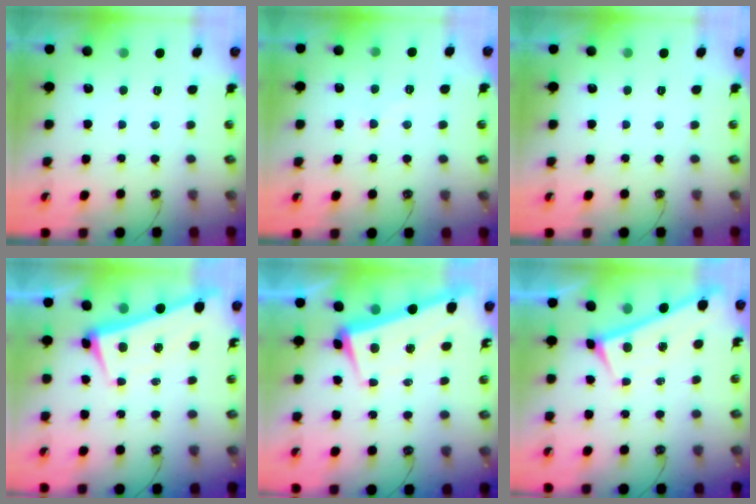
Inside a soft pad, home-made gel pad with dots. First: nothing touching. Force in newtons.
{"total": 2.2, "press": 2.1, "slide": 0.6}
{"total": 0.0}
{"total": 2.0, "press": 1.9, "slide": 0.6}
{"total": 2.1, "press": 0.4, "slide": 2.0}
{"total": 0.0}